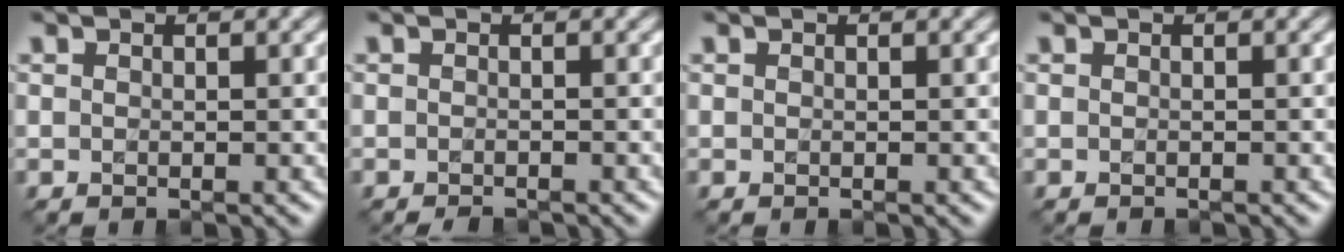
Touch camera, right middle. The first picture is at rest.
{"total": 1.0, "force": [-0.9, 0.1, 0.2], "torque": [-0.003, -0.007, -0.016]}
{"total": 0.0}
{"total": 0.0}